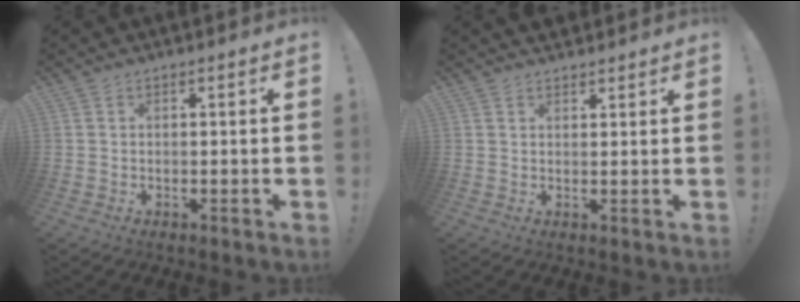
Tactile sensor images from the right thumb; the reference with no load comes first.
{"total": 2.0, "force": [1.8, 0.8, -0.1], "torque": [0.008, -0.013, 0.034]}